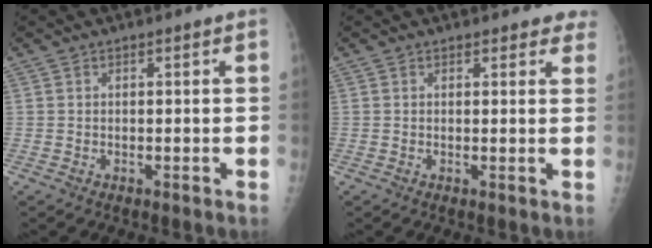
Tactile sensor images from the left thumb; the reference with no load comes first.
{"total": 4.1, "force": [3.7, 1.6, 0.7], "torque": [0.026, -0.013, 0.024]}